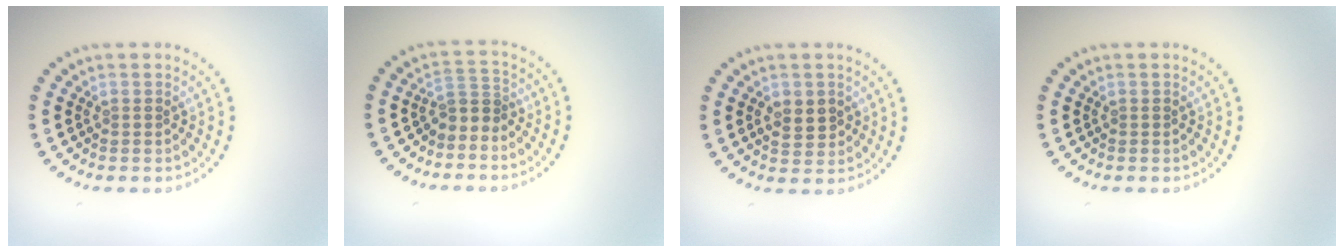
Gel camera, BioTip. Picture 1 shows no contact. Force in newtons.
{"total": 1.9, "press": 1.2, "slide": 1.5}
{"total": 2.3, "press": 2.2, "slide": 0.3}
{"total": 0.0}